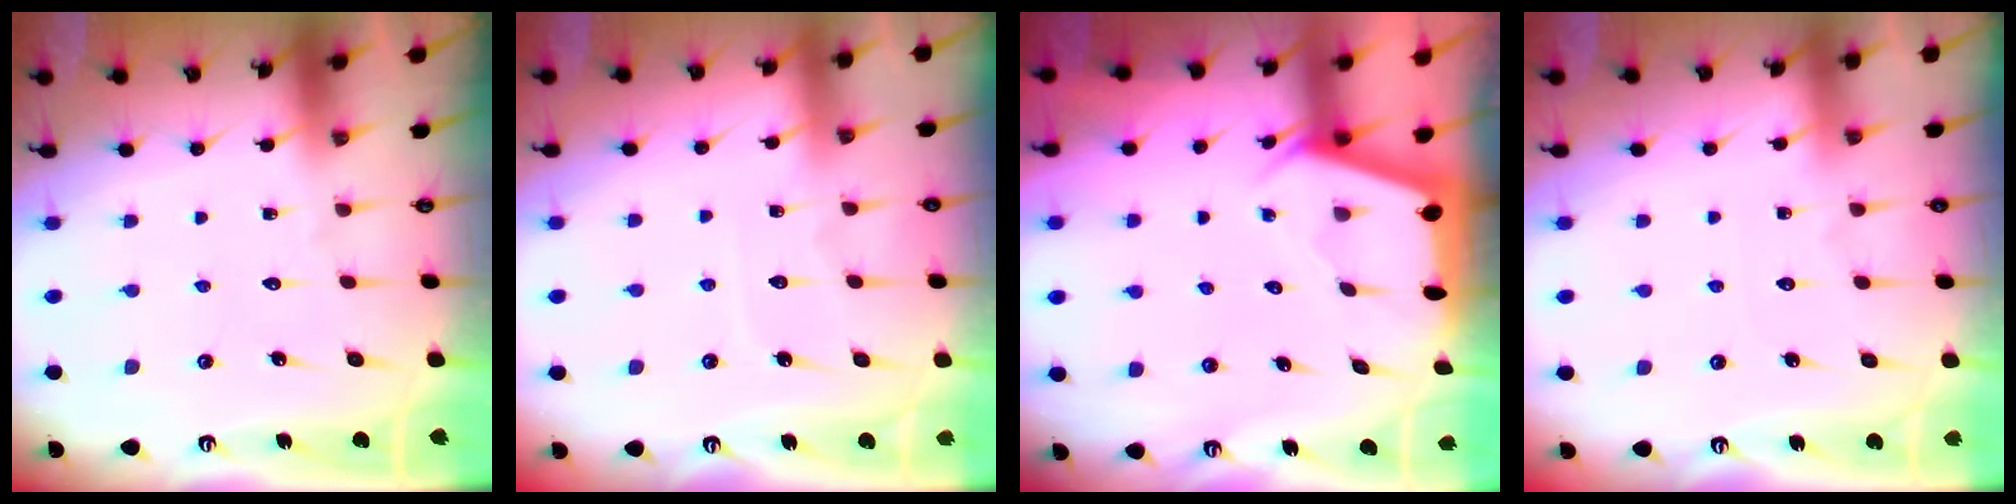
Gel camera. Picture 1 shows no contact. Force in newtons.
{"total": 4.3, "press": 4.2, "slide": 0.5}
{"total": 2.4, "press": 2.3, "slide": 0.3}
{"total": 2.8, "press": 2.8, "slide": 0.3}